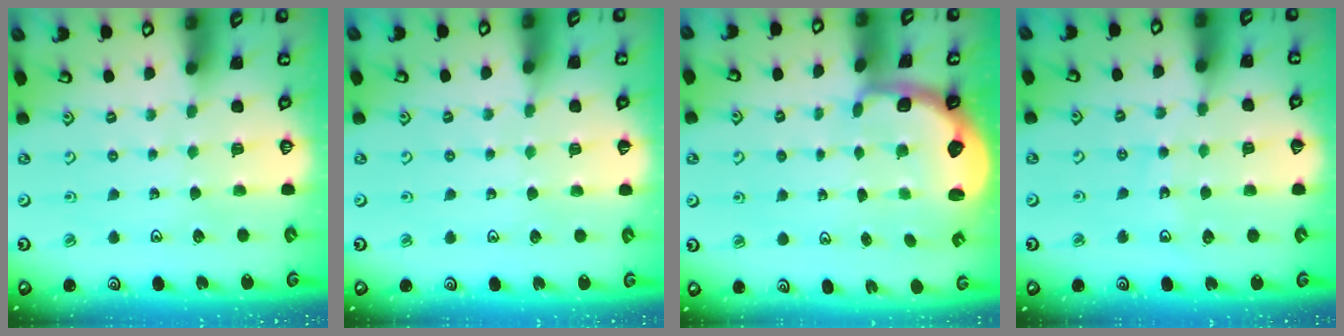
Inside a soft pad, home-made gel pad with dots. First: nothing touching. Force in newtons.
{"total": 2.7, "press": 2.7, "slide": 0.4}
{"total": 2.9, "press": 1.8, "slide": 2.2}
{"total": 7.8, "press": 7.3, "slide": 2.6}